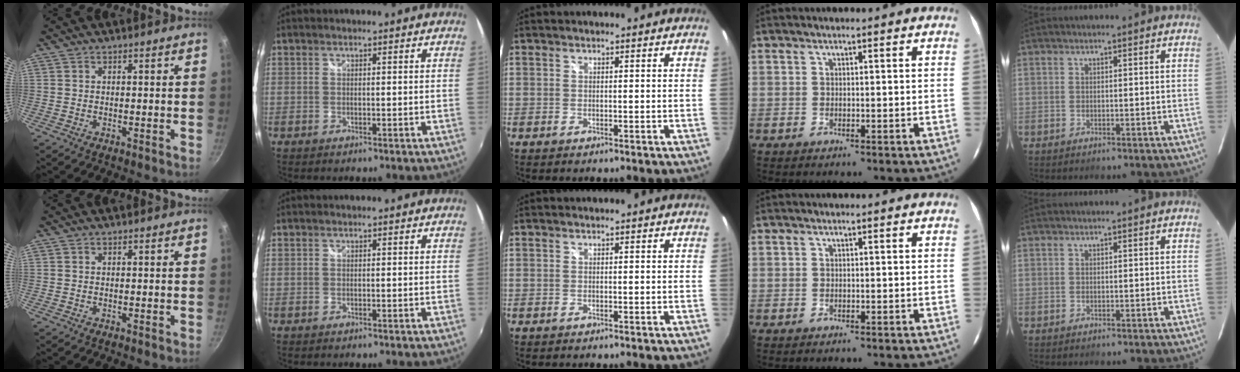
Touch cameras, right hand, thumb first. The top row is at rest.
{}